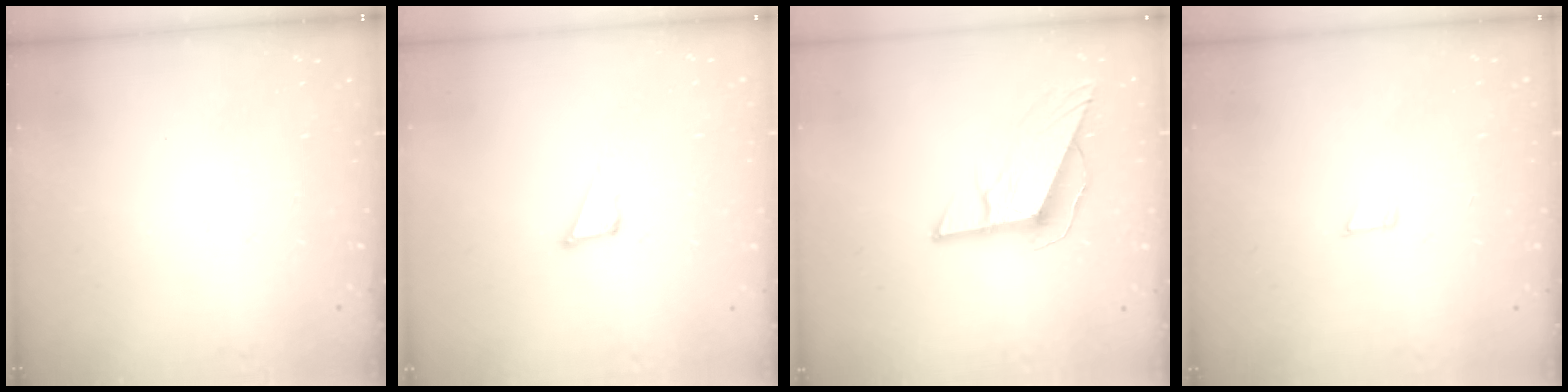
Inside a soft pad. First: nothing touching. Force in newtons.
{"total": 3.8, "press": 3.7, "slide": 0.9}
{"total": 9.7, "press": 9.4, "slide": 2.3}
{"total": 4.0, "press": 4.0, "slide": 0.3}